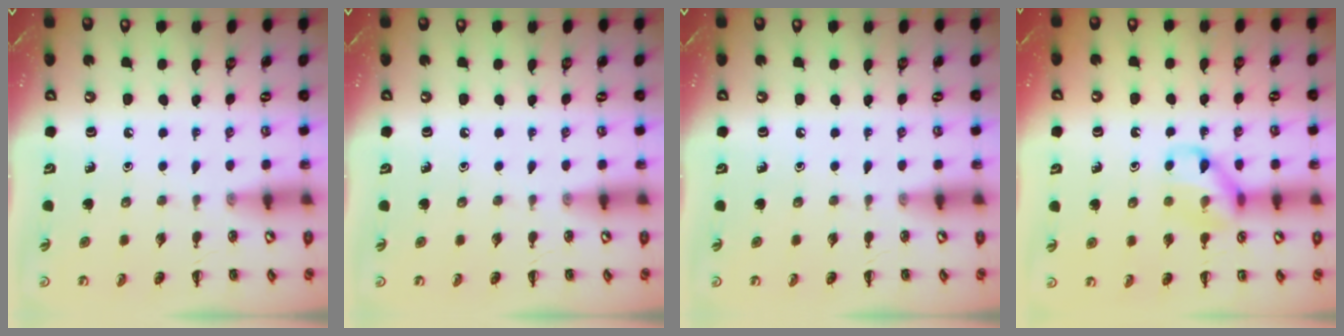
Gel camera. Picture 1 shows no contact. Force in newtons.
{"total": 0.0}
{"total": 0.0}
{"total": 11.5, "press": 11.4, "slide": 1.6}